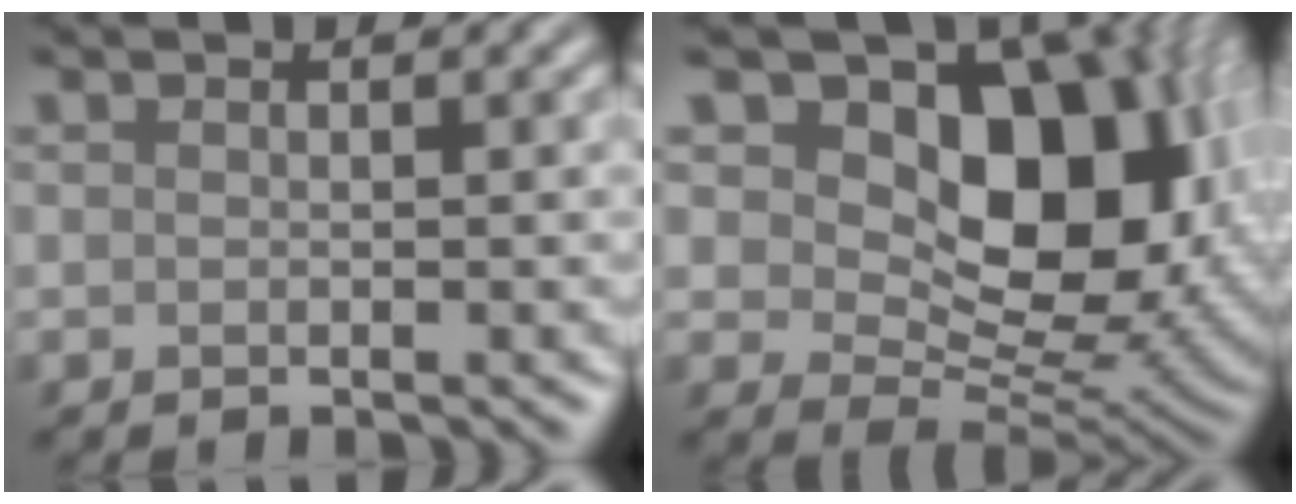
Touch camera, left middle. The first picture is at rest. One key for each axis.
{"total": 15.5, "fx": 5.0, "fy": 10.0, "fz": 10.8, "tx": -0.132, "ty": 0.003, "tz": 0.078}